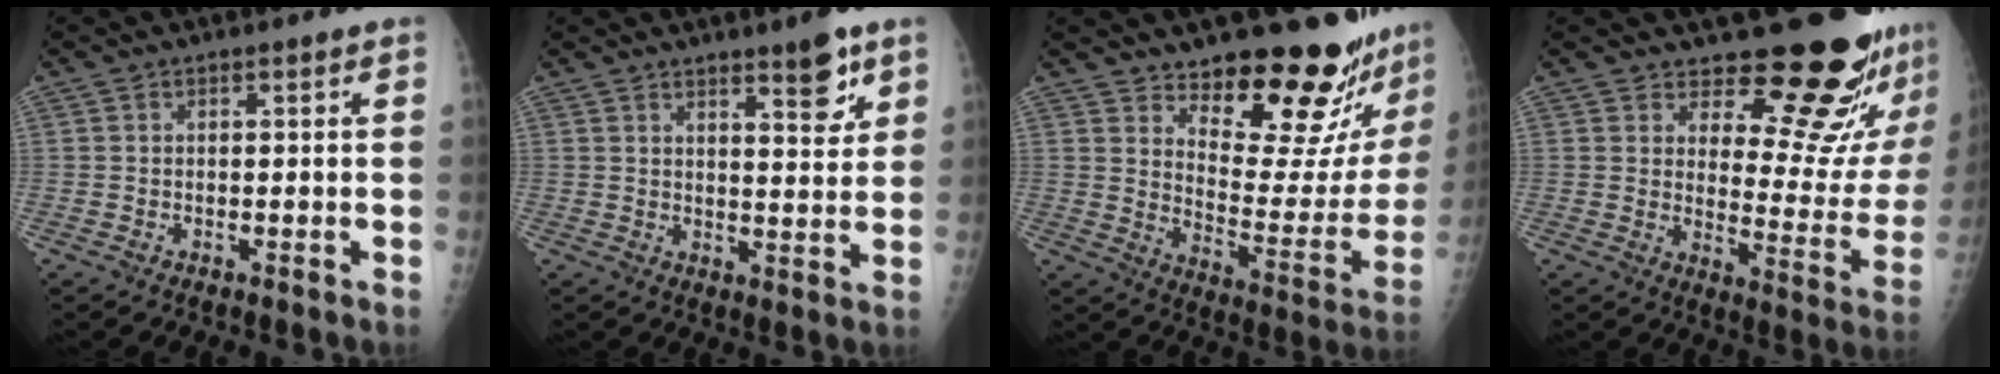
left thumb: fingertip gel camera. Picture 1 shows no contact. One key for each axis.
{"total": 6.7, "fx": 4.3, "fy": 1.7, "fz": 4.8, "tx": -0.056, "ty": -0.029, "tz": 0.060}
{"total": 21.0, "fx": 17.8, "fy": 5.6, "fz": 9.6, "tx": -0.086, "ty": -0.161, "tz": 0.240}
{"total": 18.6, "fx": 16.2, "fy": 5.6, "fz": 7.2, "tx": -0.041, "ty": -0.152, "tz": 0.202}